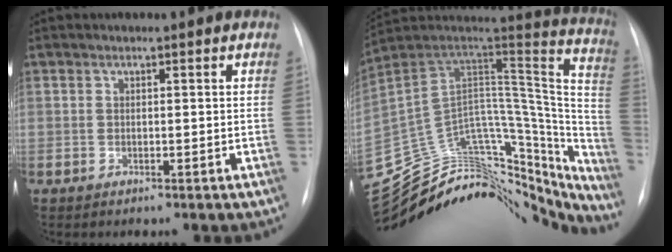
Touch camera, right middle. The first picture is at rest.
{"total": 39.5, "force": [-33.3, 15.7, 14.2], "torque": [-0.212, 0.037, -0.427]}